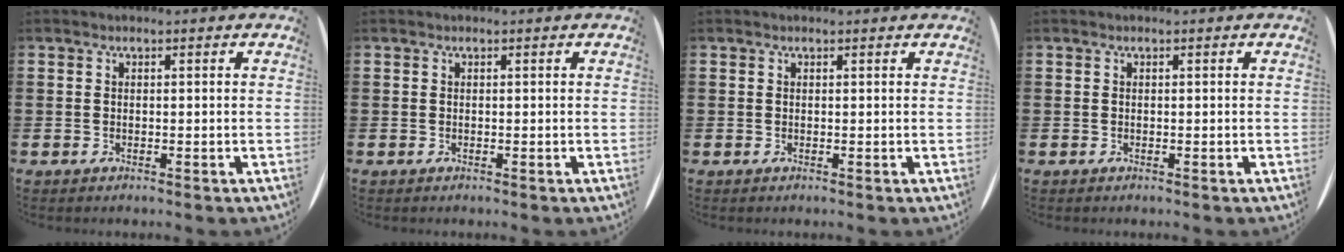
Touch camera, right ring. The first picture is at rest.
{"total": 0.0}
{"total": 0.0}
{"total": 0.0}